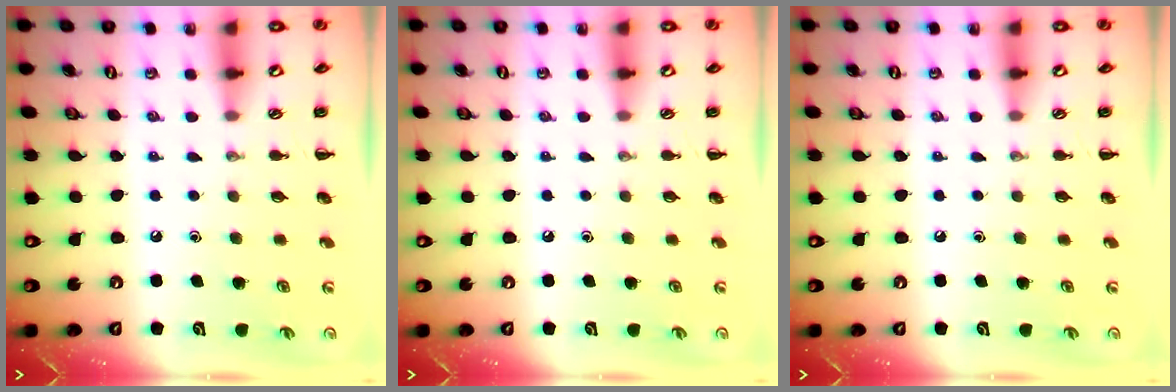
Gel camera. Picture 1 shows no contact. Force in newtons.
{"total": 0.0}
{"total": 0.0}